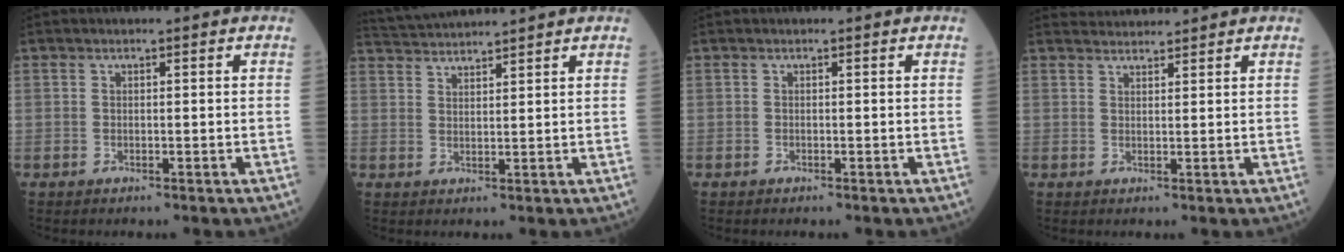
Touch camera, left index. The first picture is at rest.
{"total": 6.6, "force": [6.4, -1.0, 1.2], "torque": [-0.030, 0.029, 0.112]}
{"total": 0.0}
{"total": 3.1, "force": [3.1, -0.1, -0.1], "torque": [-0.005, 0.024, 0.059]}